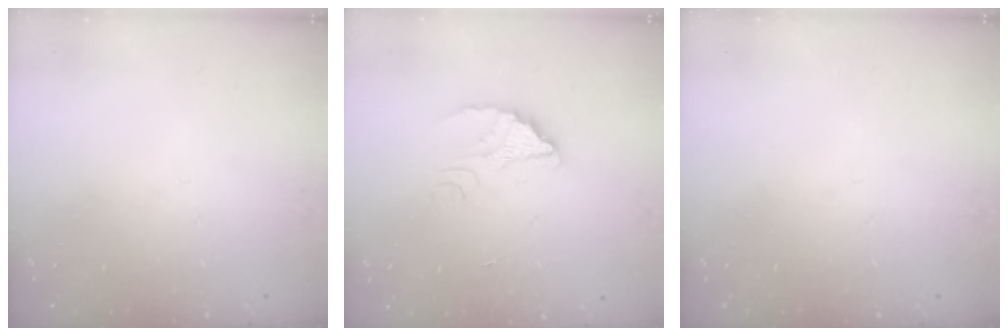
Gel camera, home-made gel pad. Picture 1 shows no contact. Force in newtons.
{"total": 2.5, "press": 2.5, "slide": 0.1}
{"total": 0.0}